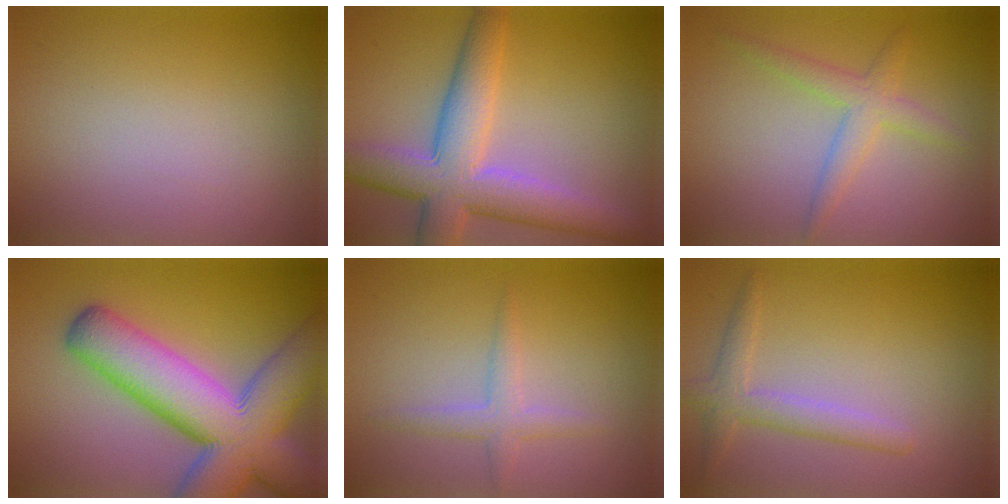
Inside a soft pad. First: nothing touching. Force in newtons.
{"total": 8.0, "press": 8.0, "slide": 0.4}
{"total": 2.7, "press": 2.7, "slide": 0.0}
{"total": 13.4, "press": 13.4, "slide": 0.8}
{"total": 1.9, "press": 1.9, "slide": 0.1}
{"total": 2.6, "press": 2.6, "slide": 0.1}